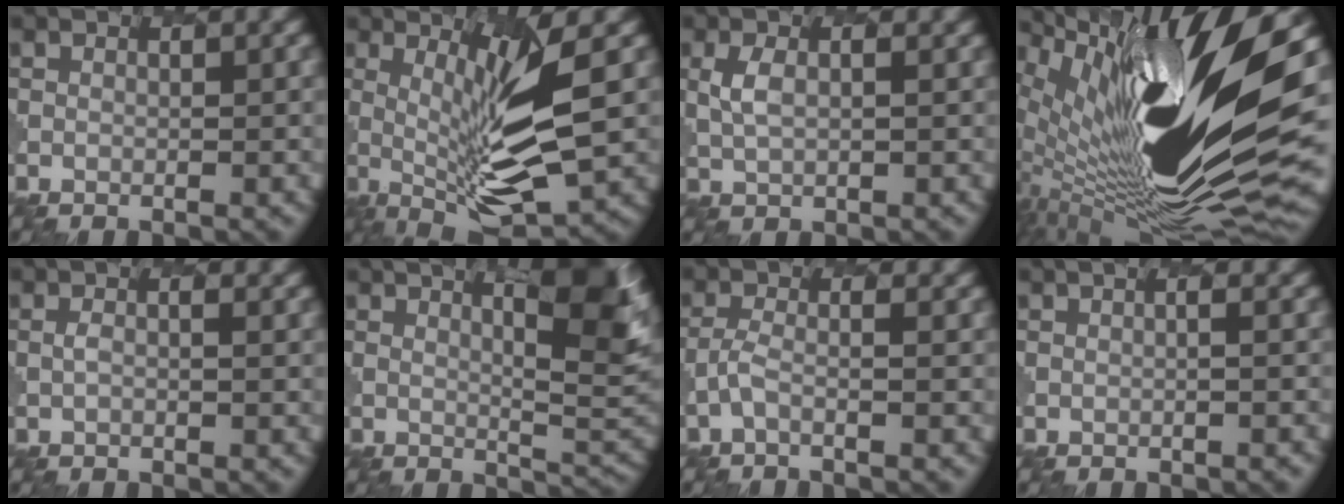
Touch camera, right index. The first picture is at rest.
{"total": 8.6, "force": [1.0, 1.8, 8.4], "torque": [-0.172, -0.003, 0.006]}
{"total": 1.0, "force": [0.8, 0.5, 0.3], "torque": [-0.062, 0.003, -0.003]}
{"total": 15.4, "force": [4.0, 4.0, 14.3], "torque": [-0.310, -0.009, 0.046]}
{"total": 0.0}
{"total": 7.0, "force": [5.1, 1.0, 4.7], "torque": [-0.071, 0.021, 0.044]}
{"total": 1.6, "force": [-1.5, -0.2, 0.2], "torque": [-0.050, 0.003, -0.055]}
{"total": 2.1, "force": [0.3, 1.1, 1.8], "torque": [-0.002, 0.018, -0.012]}